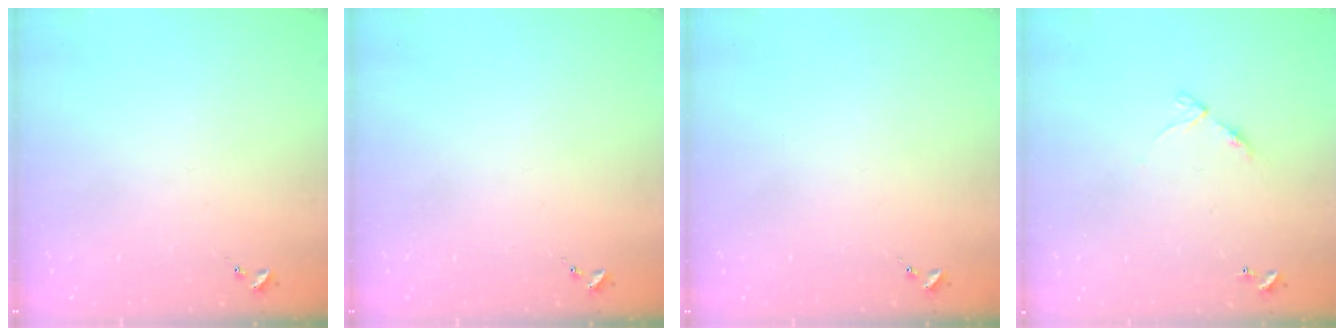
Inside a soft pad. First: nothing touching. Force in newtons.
{"total": 0.0}
{"total": 0.0}
{"total": 6.4, "press": 6.4, "slide": 0.5}